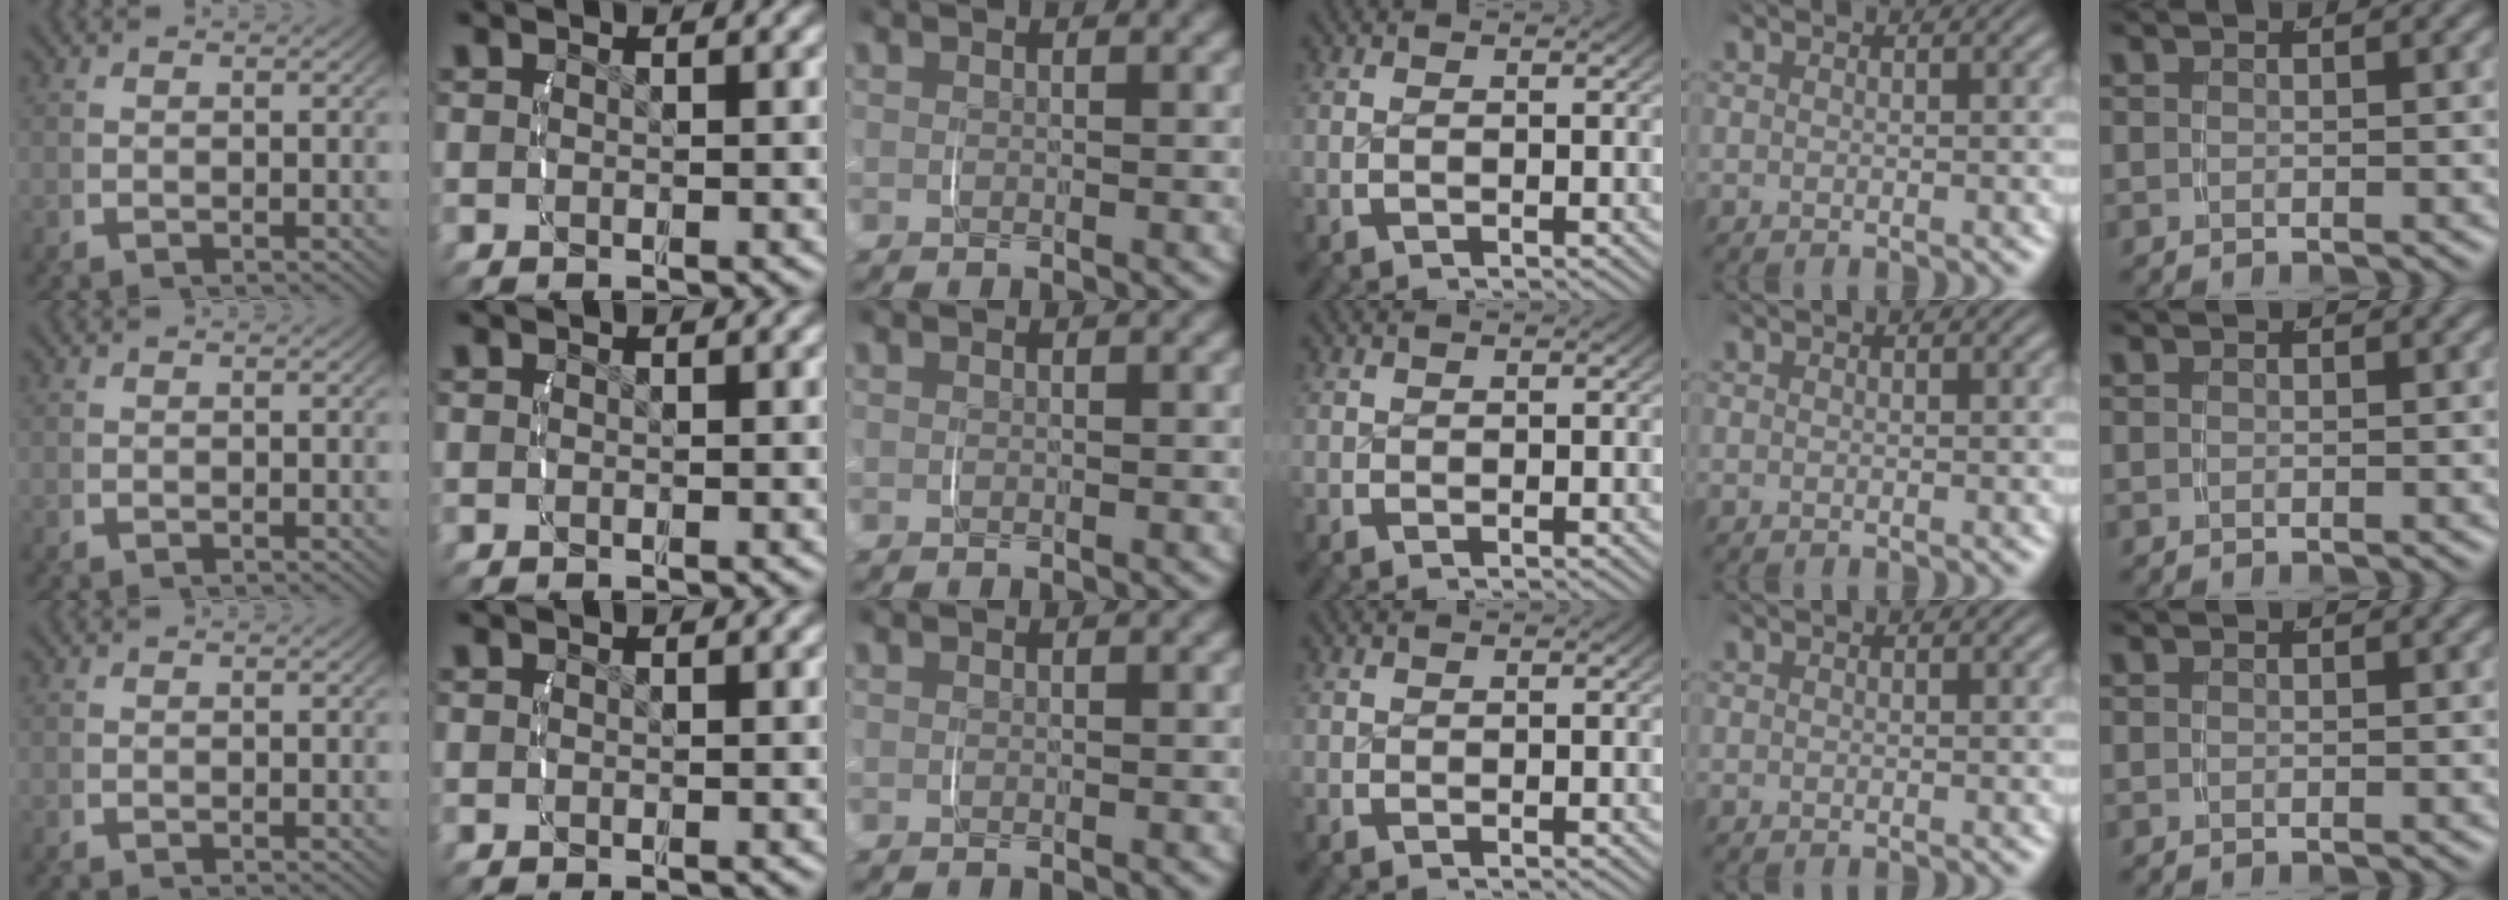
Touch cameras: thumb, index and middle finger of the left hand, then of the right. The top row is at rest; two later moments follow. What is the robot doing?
{"motion": "grasp_and_lifting", "object": "velcro strap"}